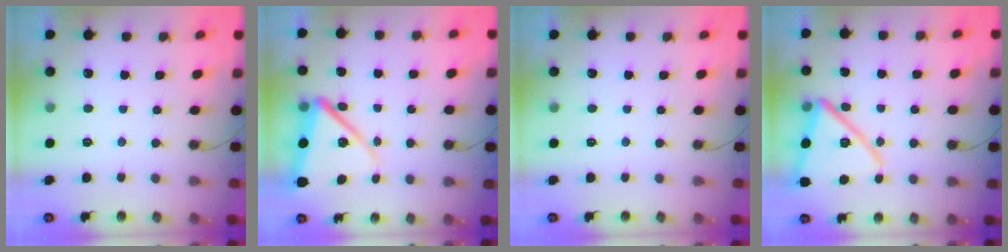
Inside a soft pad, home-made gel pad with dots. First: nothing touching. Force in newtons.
{"total": 13.9, "press": 13.8, "slide": 1.6}
{"total": 0.0}
{"total": 17.7, "press": 17.6, "slide": 1.4}